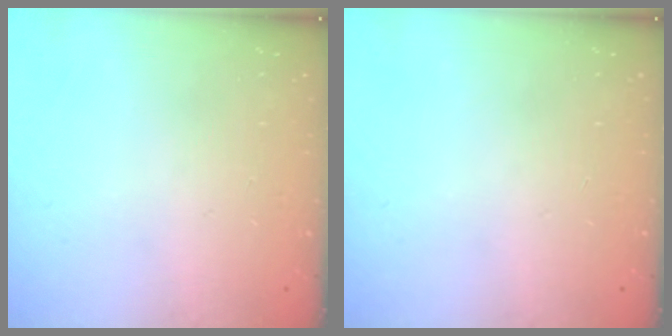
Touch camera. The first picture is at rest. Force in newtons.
{"total": 0.0}